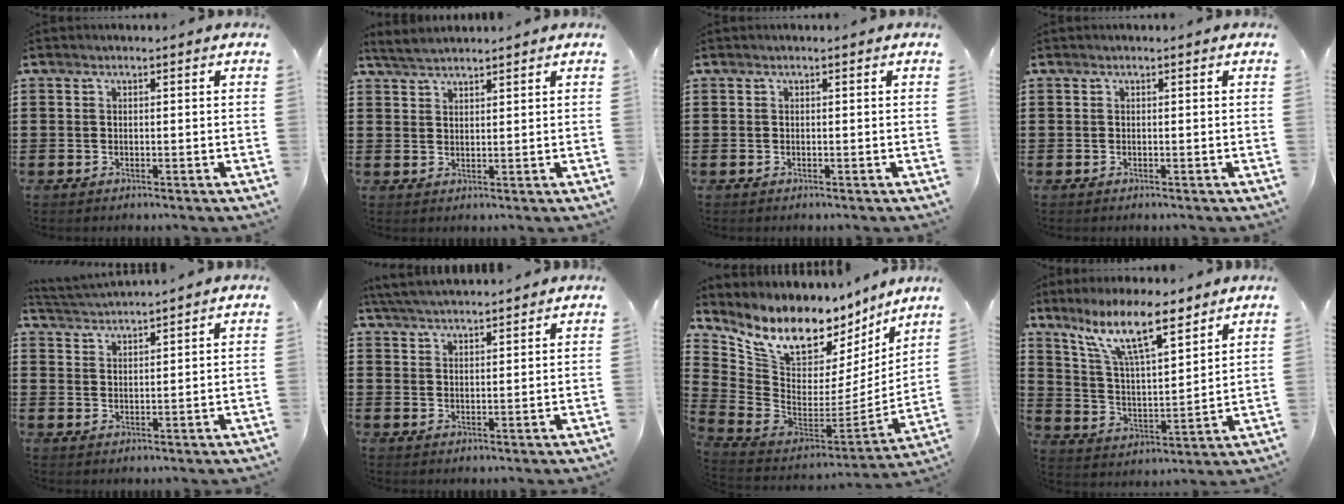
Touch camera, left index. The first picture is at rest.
{"total": 2.7, "force": [2.6, 0.3, 0.6], "torque": [-0.019, 0.002, 0.050]}
{"total": 0.0}
{"total": 0.0}
{"total": 2.5, "force": [2.5, -0.4, -0.1], "torque": [-0.008, -0.010, 0.046]}
{"total": 4.0, "force": [3.9, 0.1, 0.9], "torque": [-0.028, -0.009, 0.072]}
{"total": 11.0, "force": [8.1, 5.0, 5.5], "torque": [-0.134, -0.068, 0.143]}
{"total": 11.9, "force": [8.7, 2.6, 7.6], "torque": [-0.170, -0.027, 0.155]}